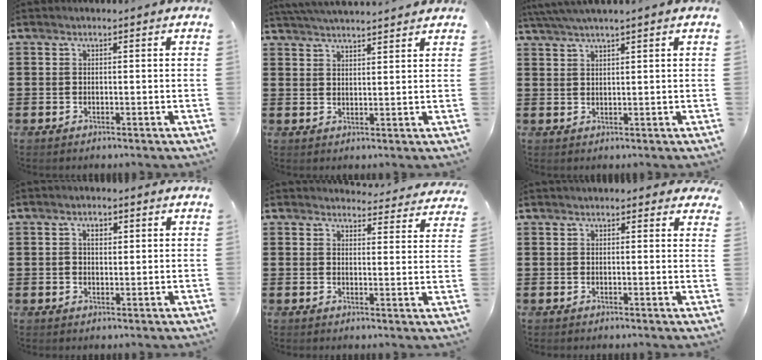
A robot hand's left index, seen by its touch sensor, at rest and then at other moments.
{"total": 3.5, "force": [3.5, -0.3, 0.4], "torque": [-0.021, -0.010, 0.063]}
{"total": 2.5, "force": [2.2, -0.4, 1.1], "torque": [-0.026, 0.002, 0.040]}
{"total": 2.1, "force": [0.6, 1.3, 1.5], "torque": [-0.026, 0.008, 0.007]}
{"total": 3.6, "force": [3.5, 0.6, 0.4], "torque": [-0.012, -0.020, 0.062]}
{"total": 1.4, "force": [1.2, 0.6, 0.5], "torque": [-0.014, 0.006, 0.022]}